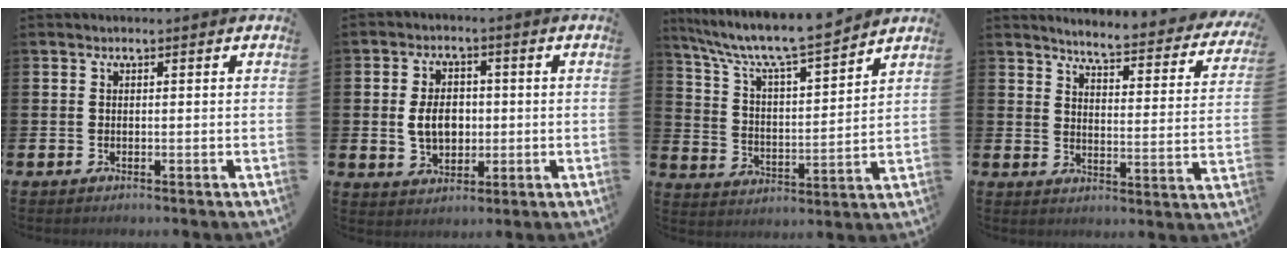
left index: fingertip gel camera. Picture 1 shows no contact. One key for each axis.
{"total": 5.5, "fx": 0.1, "fy": 3.9, "fz": 3.8, "tx": -0.058, "ty": 0.006, "tz": -0.006}
{"total": 9.4, "fx": 8.7, "fy": 1.0, "fz": 3.4, "tx": -0.097, "ty": -0.063, "tz": 0.147}
{"total": 4.8, "fx": 4.6, "fy": 0.2, "fz": 1.2, "tx": -0.041, "ty": -0.045, "tz": 0.071}